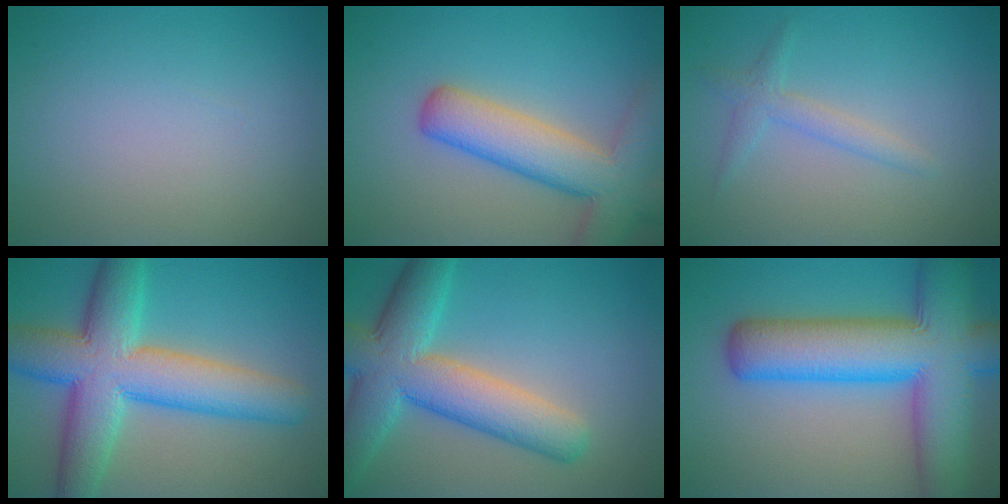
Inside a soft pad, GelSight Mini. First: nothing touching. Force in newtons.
{"total": 8.2, "press": 8.2, "slide": 0.5}
{"total": 1.9, "press": 1.9, "slide": 0.1}
{"total": 10.7, "press": 10.7, "slide": 0.3}
{"total": 8.9, "press": 8.9, "slide": 0.4}
{"total": 12.8, "press": 12.8, "slide": 0.5}